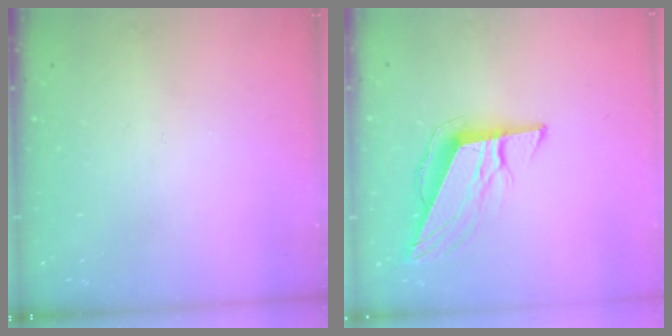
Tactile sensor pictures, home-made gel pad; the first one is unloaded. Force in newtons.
{"total": 10.5, "press": 10.3, "slide": 1.7}